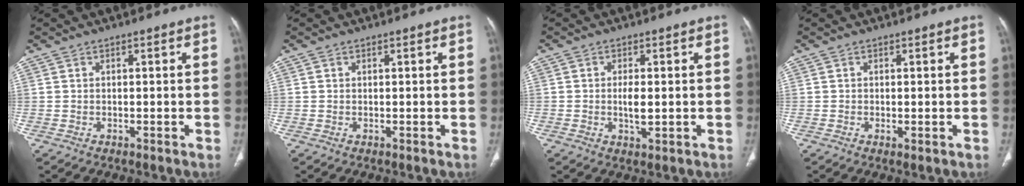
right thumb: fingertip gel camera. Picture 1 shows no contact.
{"total": 0.0}
{"total": 3.6, "force": [-0.2, 1.5, 3.3], "torque": [-0.060, -0.004, -0.003]}
{"total": 1.1, "force": [-0.3, 0.4, 1.0], "torque": [-0.022, -0.005, -0.003]}